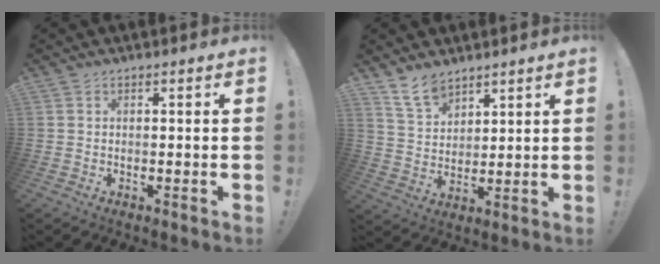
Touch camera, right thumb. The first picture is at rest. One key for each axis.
{"total": 8.6, "fx": 7.1, "fy": 4.0, "fz": 2.7, "tx": -0.051, "ty": -0.045, "tz": 0.137}